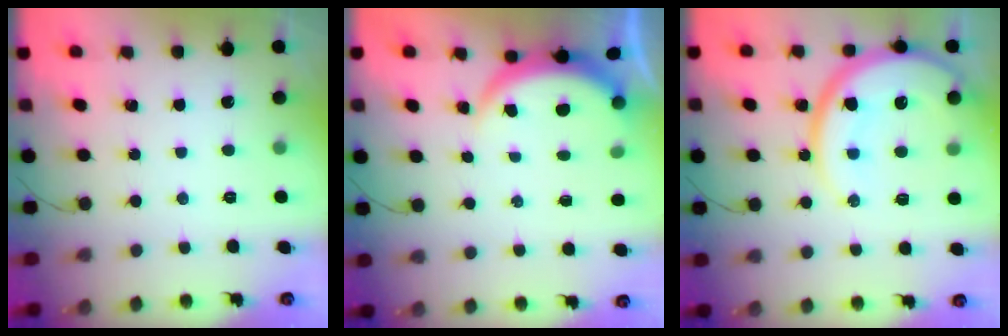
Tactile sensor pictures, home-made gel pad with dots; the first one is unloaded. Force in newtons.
{"total": 3.8, "press": 3.8, "slide": 0.3}
{"total": 17.6, "press": 17.5, "slide": 1.5}